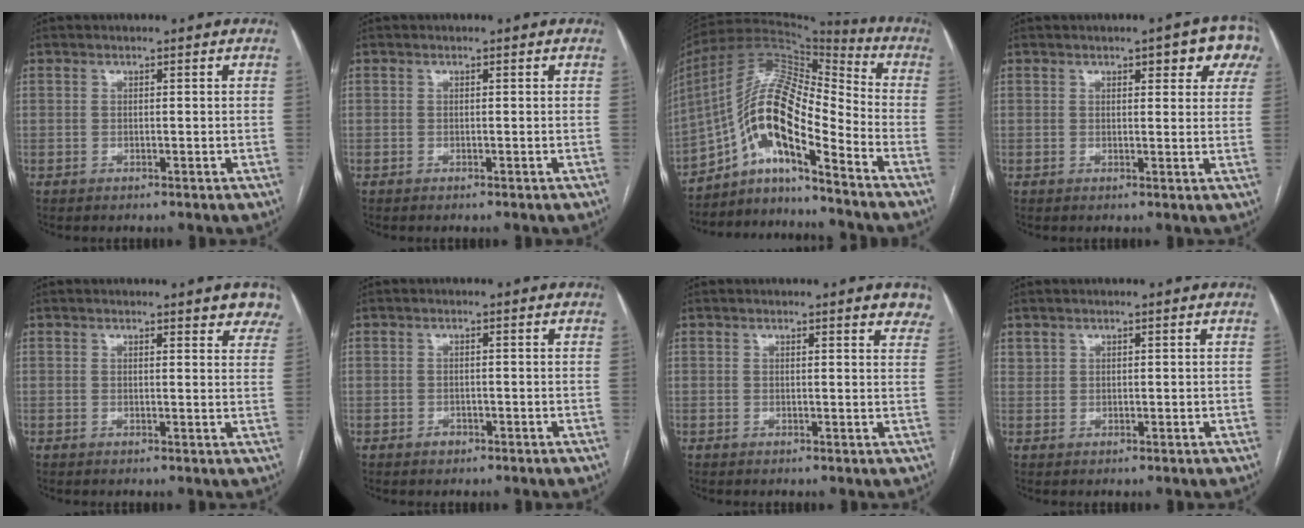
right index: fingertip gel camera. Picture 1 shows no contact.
{"total": 0.0}
{"total": 15.2, "force": [-8.2, 3.3, 12.4], "torque": [-0.230, 0.030, -0.141]}
{"total": 7.1, "force": [4.2, 2.5, 5.2], "torque": [-0.052, 0.009, 0.035]}
{"total": 5.5, "force": [4.8, 1.4, 2.4], "torque": [-0.010, -0.013, 0.034]}
{"total": 1.2, "force": [-0.7, 0.9, 0.4], "torque": [-0.005, 0.003, -0.009]}
{"total": 4.4, "force": [3.8, 0.9, 2.2], "torque": [-0.013, -0.010, 0.024]}
{"total": 1.2, "force": [0.9, 0.8, 0.1], "torque": [0.010, 0.004, 0.015]}